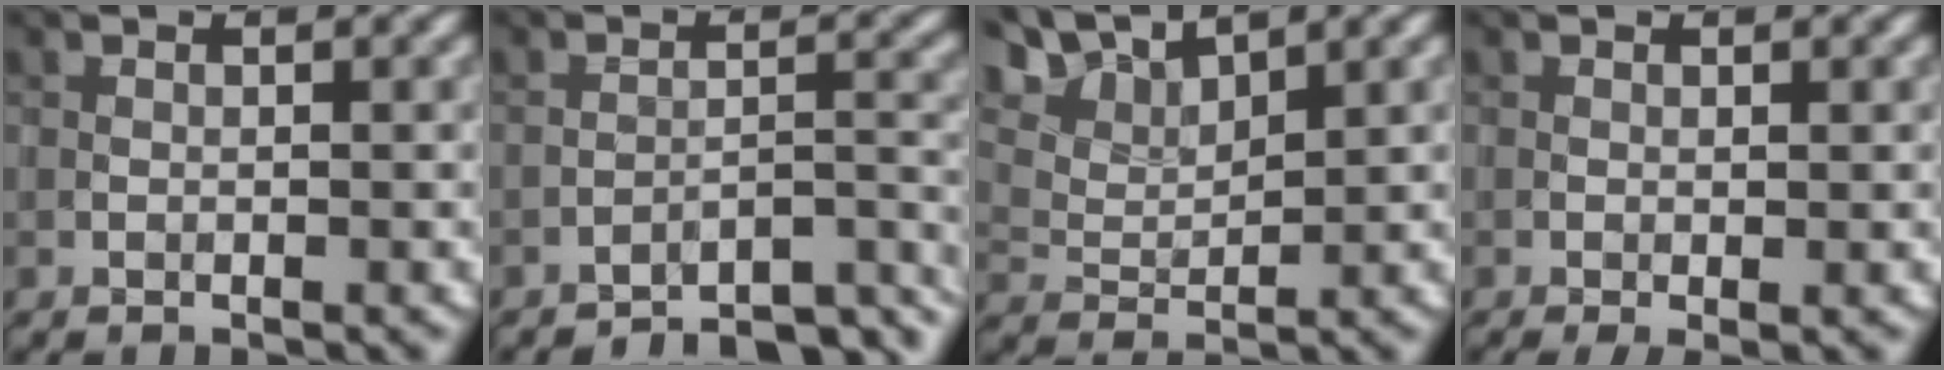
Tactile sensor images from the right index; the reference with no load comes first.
{"total": 8.4, "force": [-7.9, 1.7, 2.4], "torque": [-0.024, 0.004, -0.106]}
{"total": 5.9, "force": [5.0, 1.6, 2.6], "torque": [-0.067, 0.015, 0.078]}
{"total": 1.0, "force": [-0.1, 0.3, 0.9], "torque": [-0.018, -0.006, -0.003]}